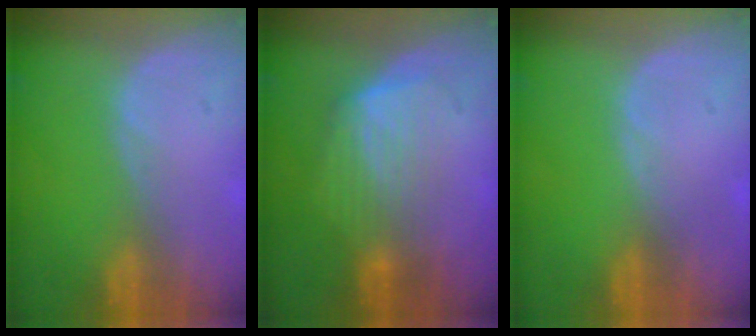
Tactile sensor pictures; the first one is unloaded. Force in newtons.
{"total": 6.3, "press": 6.1, "slide": 1.6}
{"total": 0.0}